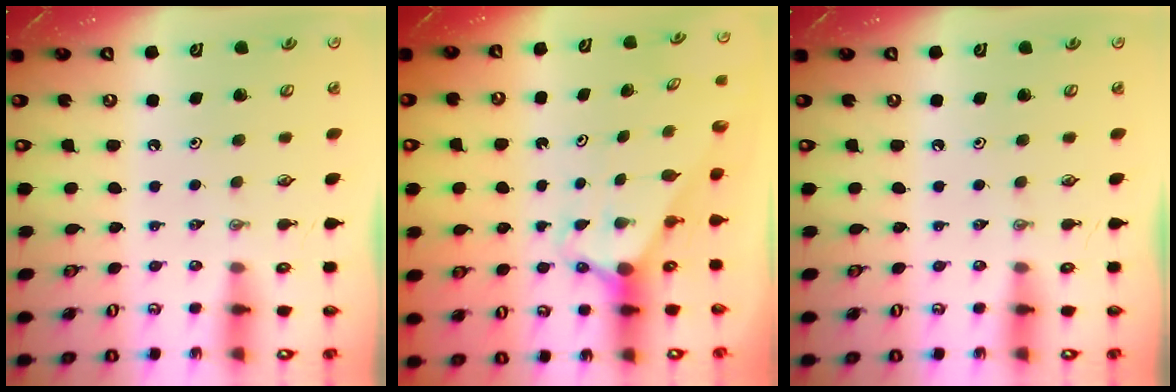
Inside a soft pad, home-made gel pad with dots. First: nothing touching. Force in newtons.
{"total": 2.8, "press": 2.8, "slide": 0.0}
{"total": 0.0}